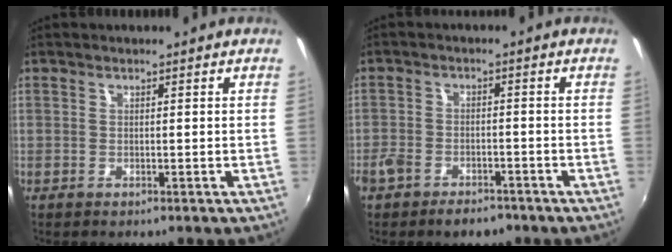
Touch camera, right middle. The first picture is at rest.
{"total": 6.8, "force": [-5.1, 3.4, 3.0], "torque": [-0.079, -0.005, -0.085]}